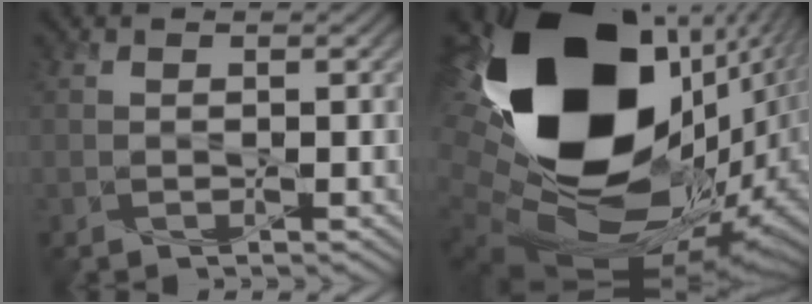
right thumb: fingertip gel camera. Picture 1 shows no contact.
{"total": 22.6, "force": [3.8, 15.5, 16.0], "torque": [-0.329, -0.072, 0.104]}